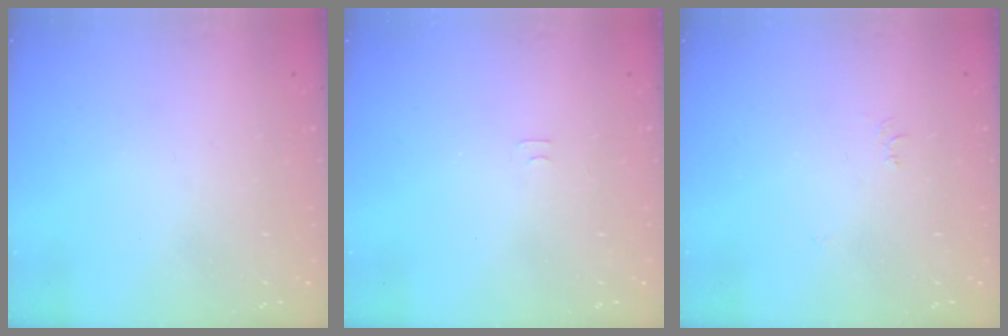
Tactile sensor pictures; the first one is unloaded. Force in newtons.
{"total": 3.6, "press": 3.6, "slide": 0.4}
{"total": 4.3, "press": 4.3, "slide": 0.6}